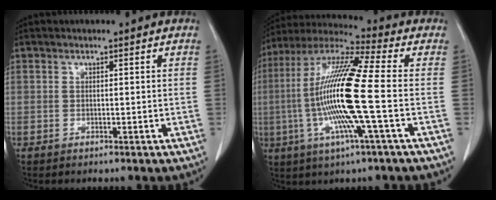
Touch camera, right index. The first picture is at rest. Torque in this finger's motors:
{"motor_torque": [2.14, 0.00, 1.01, 0.18]}